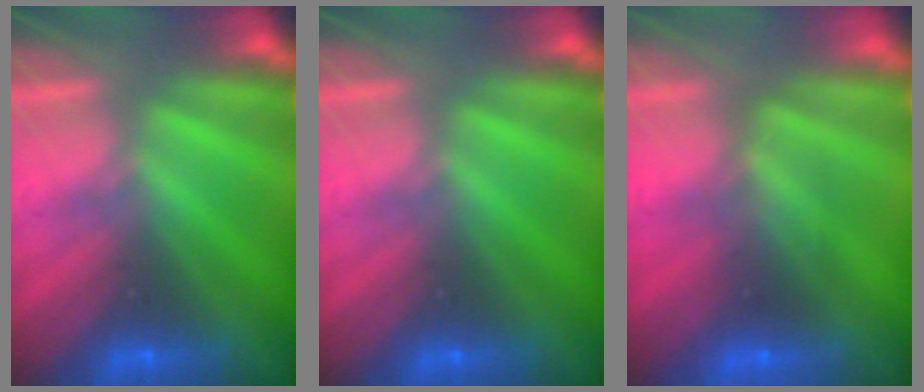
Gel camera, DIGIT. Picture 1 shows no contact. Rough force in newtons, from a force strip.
{"total": 0.0}
{"total": 2.6}